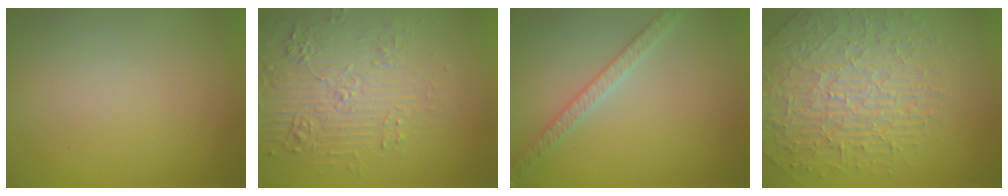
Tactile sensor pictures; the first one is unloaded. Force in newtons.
{"total": 4.8, "press": 4.2, "slide": 2.4}
{"total": 2.9, "press": 2.8, "slide": 0.6}
{"total": 6.4, "press": 5.4, "slide": 3.4}